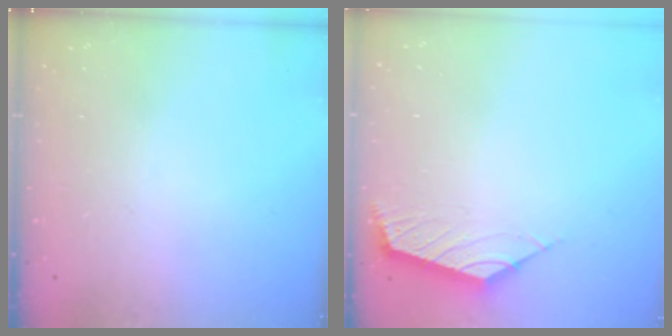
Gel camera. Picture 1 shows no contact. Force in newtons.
{"total": 2.7, "press": 2.6, "slide": 0.7}